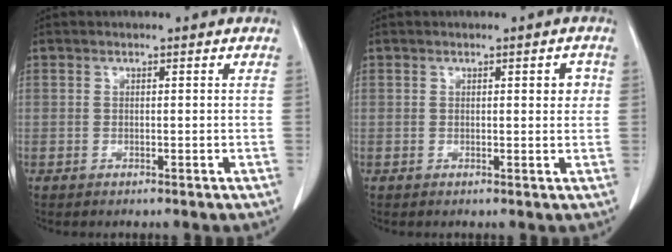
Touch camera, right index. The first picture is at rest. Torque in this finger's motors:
{"motor_torque": [0.10, -0.08, 0.04, 0.00]}